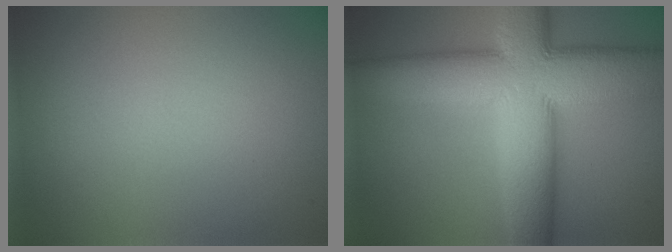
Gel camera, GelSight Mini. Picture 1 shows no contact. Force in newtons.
{"total": 14.3, "press": 14.2, "slide": 0.8}